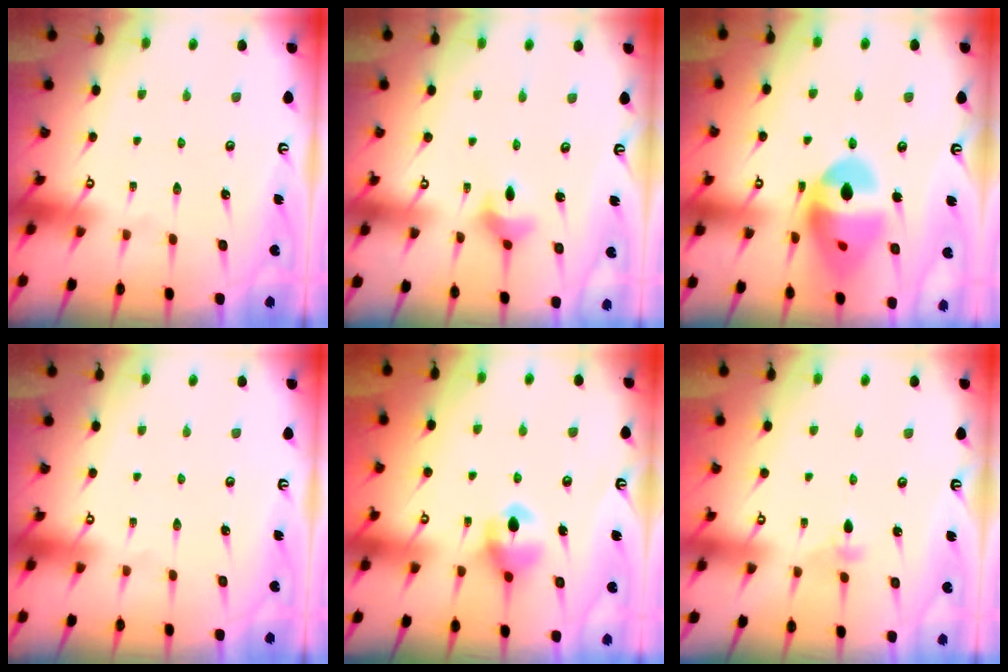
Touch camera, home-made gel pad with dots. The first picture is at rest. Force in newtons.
{"total": 5.9, "press": 5.8, "slide": 1.4}
{"total": 17.3, "press": 17.2, "slide": 1.9}
{"total": 0.0}
{"total": 7.1, "press": 7.1, "slide": 0.6}
{"total": 2.8, "press": 2.7, "slide": 0.8}